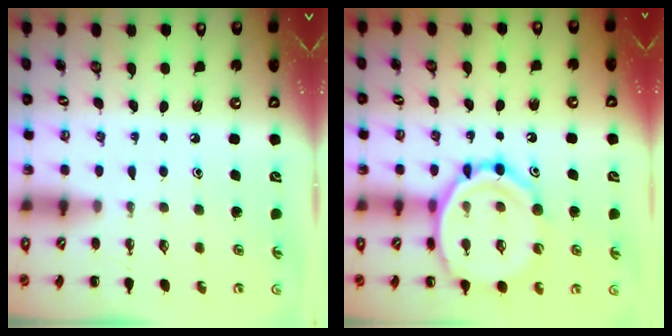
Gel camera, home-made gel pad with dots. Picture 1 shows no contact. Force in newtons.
{"total": 17.6, "press": 17.3, "slide": 3.0}